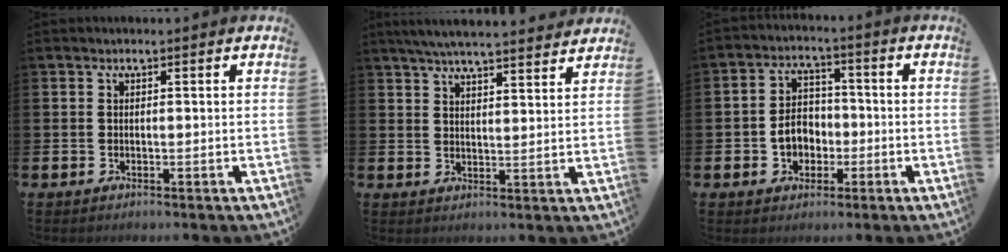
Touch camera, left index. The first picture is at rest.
{"total": 5.5, "force": [5.3, 0.1, 1.4], "torque": [-0.042, -0.023, 0.097]}
{"total": 4.9, "force": [-1.3, 4.0, 2.5], "torque": [-0.040, 0.005, -0.031]}